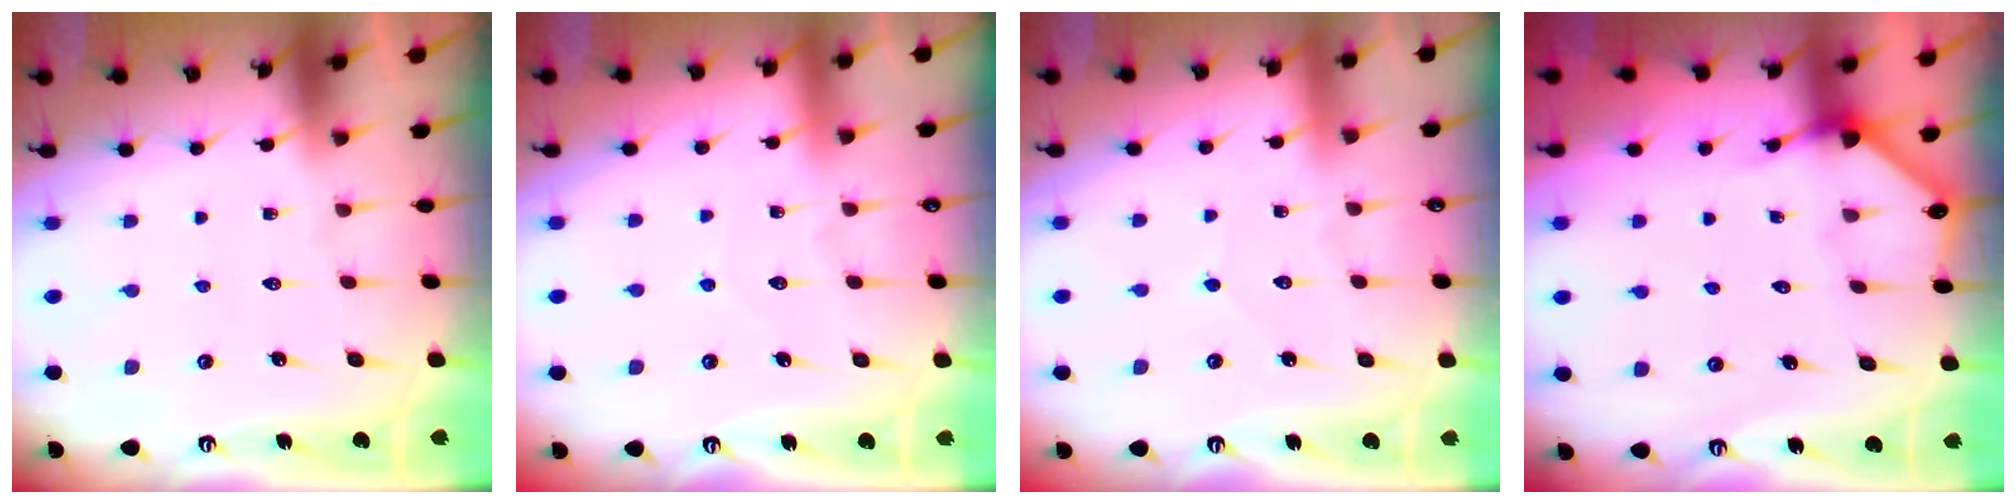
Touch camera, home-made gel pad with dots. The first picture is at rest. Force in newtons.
{"total": 3.3, "press": 3.3, "slide": 0.2}
{"total": 2.8, "press": 2.8, "slide": 0.3}
{"total": 2.7, "press": 2.7, "slide": 0.1}